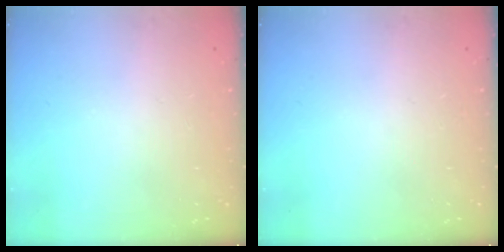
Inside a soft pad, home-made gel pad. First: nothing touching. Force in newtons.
{"total": 0.0}